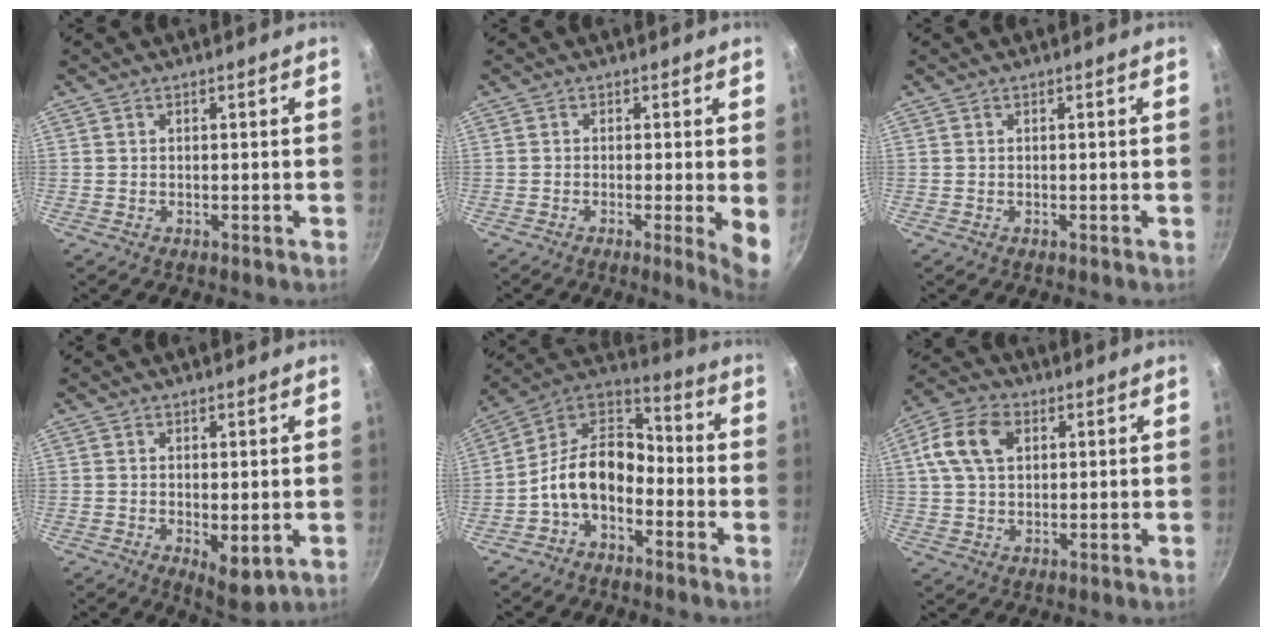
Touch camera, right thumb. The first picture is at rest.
{"total": 5.3, "force": [-0.7, 0.4, 5.3], "torque": [-0.070, -0.011, -0.011]}
{"total": 0.0}
{"total": 5.2, "force": [-0.5, 2.3, 4.6], "torque": [-0.062, -0.014, 0.001]}
{"total": 13.0, "force": [-4.8, 8.4, 8.7], "torque": [-0.135, 0.071, -0.114]}
{"total": 10.0, "force": [2.9, 6.8, 6.8], "torque": [-0.122, 0.012, 0.045]}